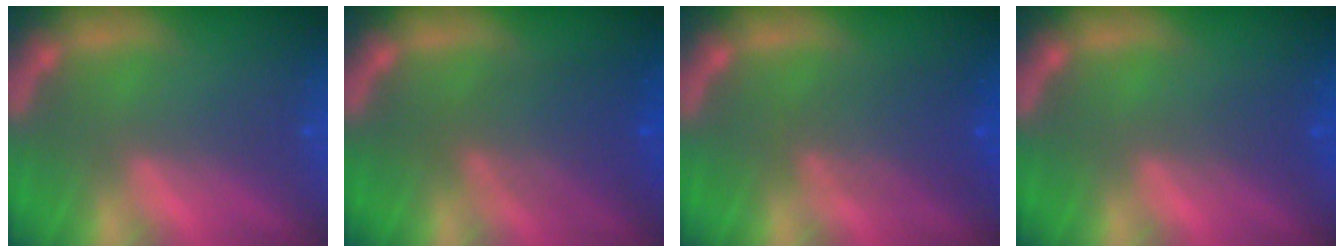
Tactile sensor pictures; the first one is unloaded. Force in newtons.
{"total": 5.1}
{"total": 4.1}
{"total": 1.5}